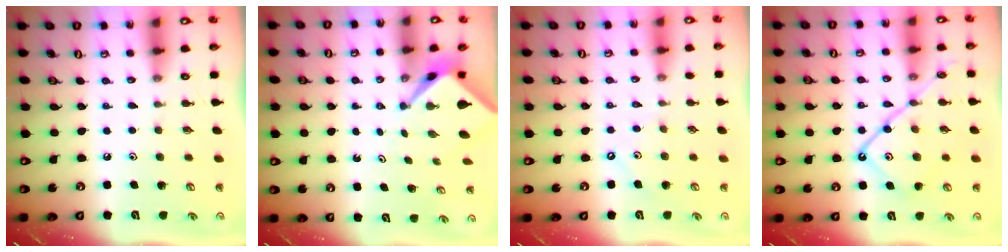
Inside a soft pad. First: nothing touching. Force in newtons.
{"total": 2.4, "press": 2.4, "slide": 0.2}
{"total": 3.3, "press": 3.3, "slide": 0.4}
{"total": 15.3, "press": 15.2, "slide": 1.5}